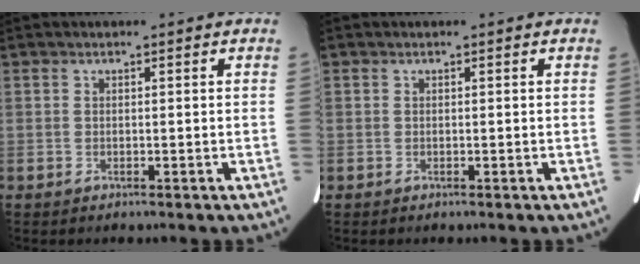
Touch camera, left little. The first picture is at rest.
{"total": 0.0}